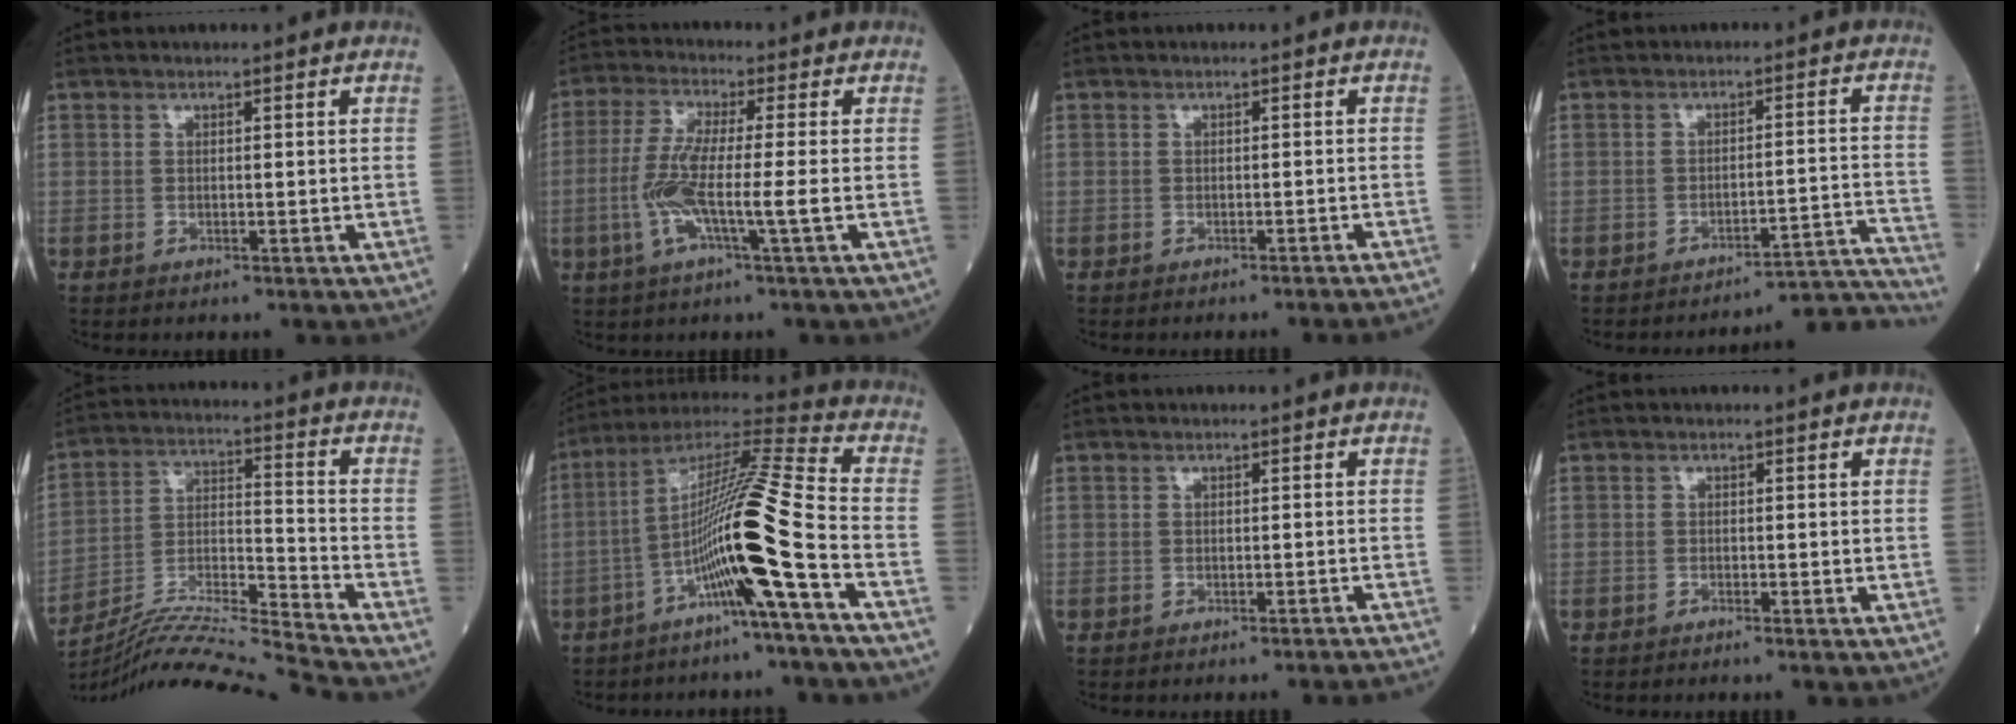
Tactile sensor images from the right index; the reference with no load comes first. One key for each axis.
{"total": 8.1, "fx": -1.8, "fy": -0.2, "fz": 7.9, "tx": -0.166, "ty": -0.004, "tz": -0.042}
{"total": 4.9, "fx": -4.5, "fy": -1.2, "fz": 1.4, "tx": -0.008, "ty": -0.012, "tz": -0.052}
{"total": 11.3, "fx": -11.2, "fy": -2.0, "fz": -0.2, "tx": 0.033, "ty": 0.019, "tz": -0.143}
{"total": 16.1, "fx": -15.3, "fy": -3.0, "fz": 4.2, "tx": -0.074, "ty": 0.011, "tz": -0.272}
{"total": 14.9, "fx": -5.2, "fy": -1.7, "fz": 13.8, "tx": -0.254, "ty": 0.008, "tz": -0.104}
{"total": 5.2, "fx": -4.9, "fy": -1.1, "fz": 1.1, "tx": -0.005, "ty": -0.013, "tz": -0.055}
{"total": 0.9, "fx": -0.8, "fy": -0.2, "fz": 0.4, "tx": -0.007, "ty": 0.002, "tz": -0.014}